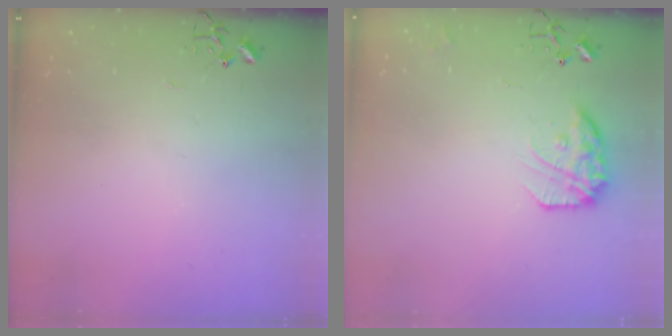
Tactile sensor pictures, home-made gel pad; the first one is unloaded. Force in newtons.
{"total": 14.0, "press": 14.0, "slide": 1.0}